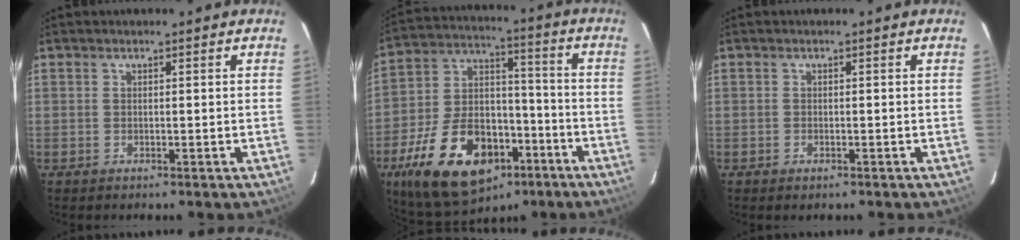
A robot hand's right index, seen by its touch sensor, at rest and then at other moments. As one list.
[{"total": 23.3, "force": [-12.2, 13.6, 14.4], "torque": [-0.300, 0.013, -0.184]}, {"total": 0.9, "force": [-0.6, 0.6, 0.4], "torque": [-0.006, -0.001, -0.011]}]